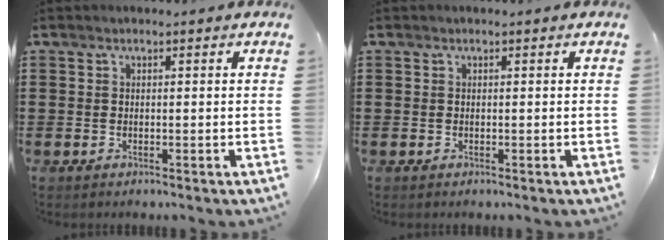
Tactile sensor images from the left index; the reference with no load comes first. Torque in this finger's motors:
{"motor_torque": [0.00, 0.00, 0.00, 0.00]}